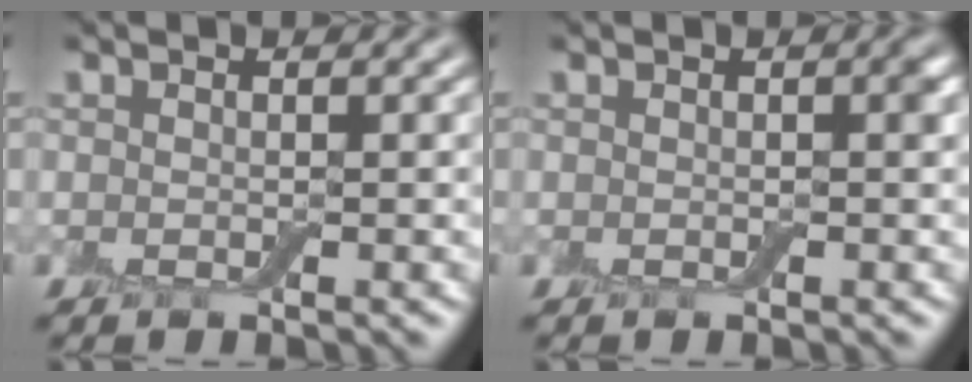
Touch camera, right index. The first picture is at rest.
{"total": 0.7, "force": [0.0, 0.2, 0.6], "torque": [-0.005, 0.001, 0.001]}